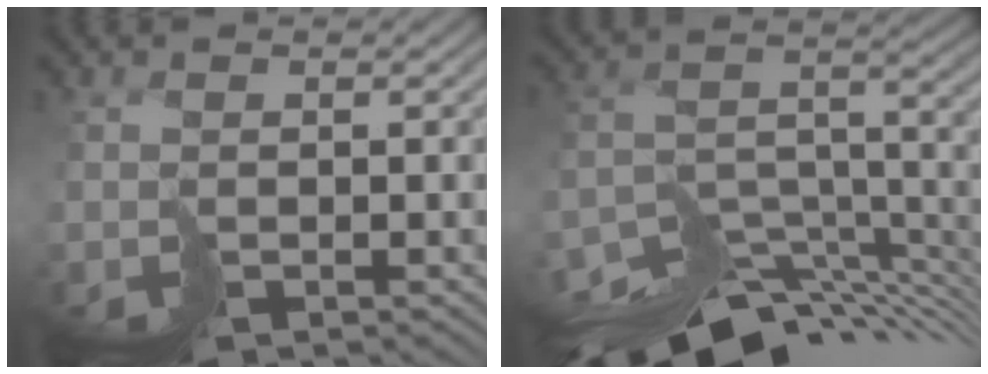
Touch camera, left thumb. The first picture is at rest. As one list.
[{"total": 14.2, "force": [-11.8, 4.0, 6.8], "torque": [-0.129, 0.007, -0.194]}]